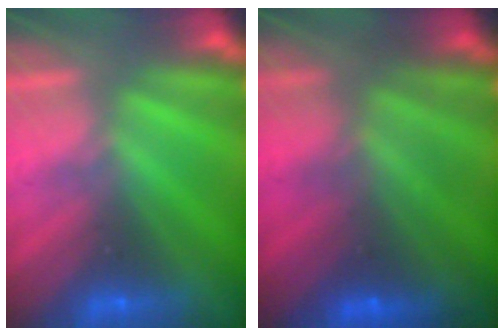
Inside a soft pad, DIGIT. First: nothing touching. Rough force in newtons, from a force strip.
{"total": 7.1}